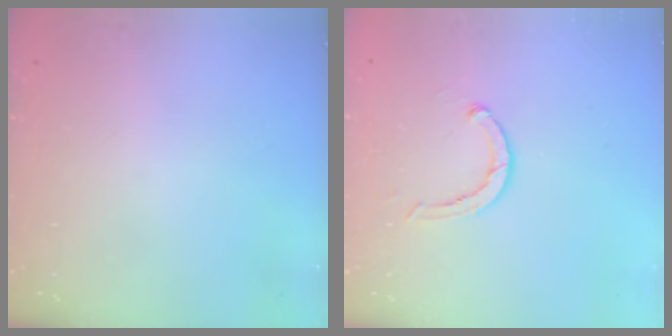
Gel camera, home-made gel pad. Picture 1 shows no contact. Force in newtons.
{"total": 3.5, "press": 3.4, "slide": 0.6}